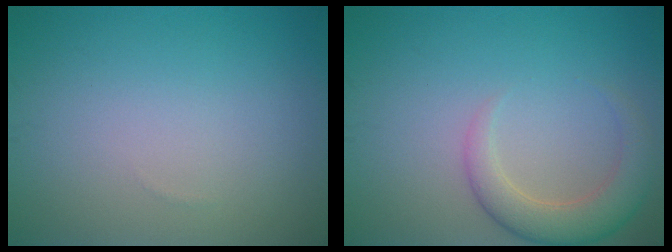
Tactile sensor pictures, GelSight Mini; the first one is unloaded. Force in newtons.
{"total": 3.9, "press": 3.9, "slide": 0.3}